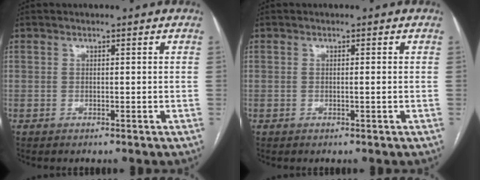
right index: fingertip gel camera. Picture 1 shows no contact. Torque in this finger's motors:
{"motor_torque": [0.14, 0.14, -0.04, 0.00]}